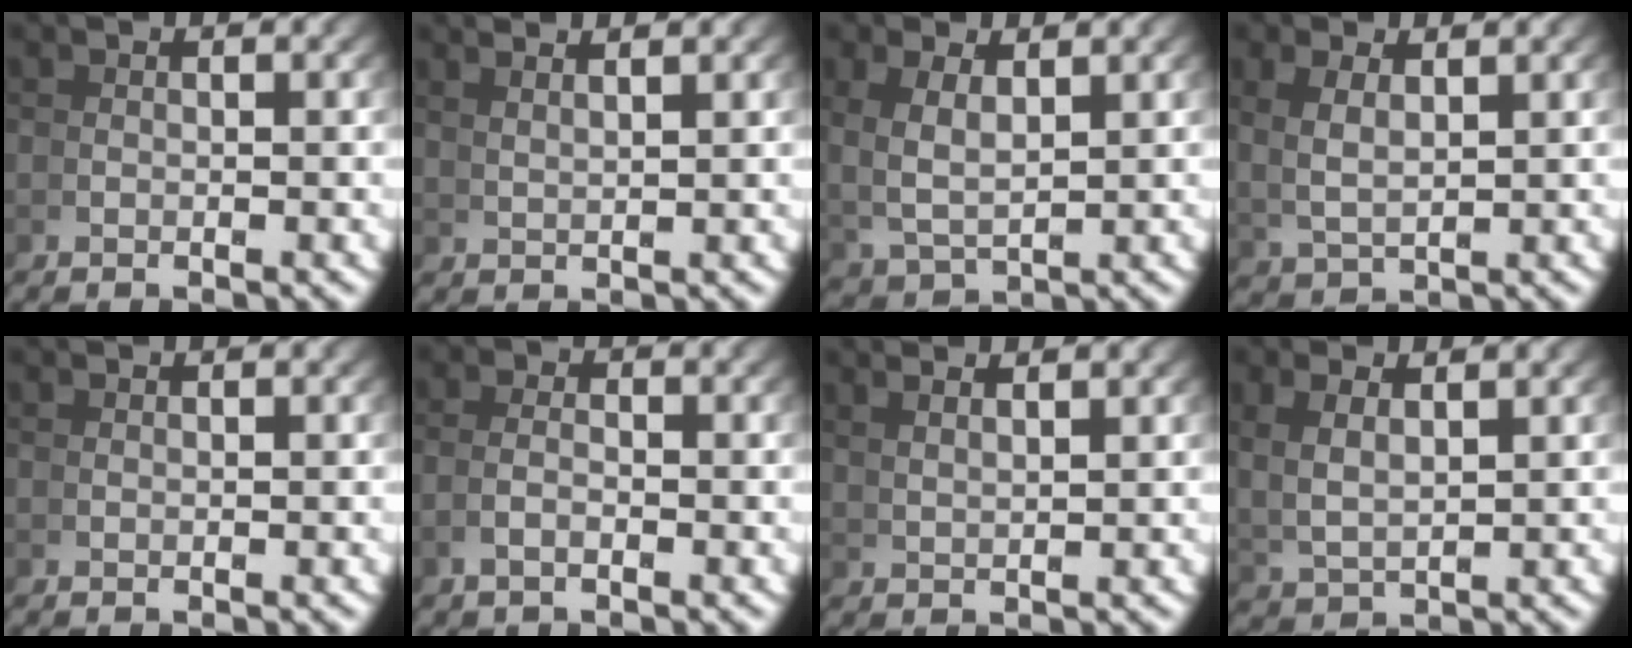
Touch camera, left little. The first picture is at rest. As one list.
[{"total": 3.1, "force": [2.8, -0.6, 1.0], "torque": [-0.003, 0.009, 0.054]}, {"total": 3.7, "force": [1.6, 2.1, 2.6], "torque": [-0.063, -0.007, 0.041]}, {"total": 2.5, "force": [1.6, 0.8, 1.8], "torque": [-0.039, -0.006, 0.043]}, {"total": 0.9, "force": [0.5, -0.7, -0.2], "torque": [0.010, 0.002, 0.012]}, {"total": 1.0, "force": [-0.5, -0.1, 0.9], "torque": [-0.020, -0.005, -0.007]}, {"total": 3.0, "force": [2.7, -0.5, 0.9], "torque": [-0.004, 0.008, 0.054]}, {"total": 3.0, "force": [1.8, 1.3, 2.0], "torque": [-0.045, -0.001, 0.044]}]